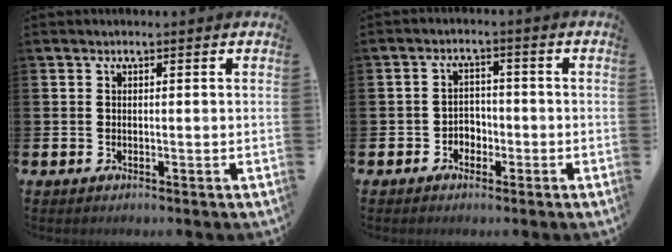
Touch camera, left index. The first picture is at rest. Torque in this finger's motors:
{"motor_torque": [-0.17, 0.13, 0.00, 0.00]}